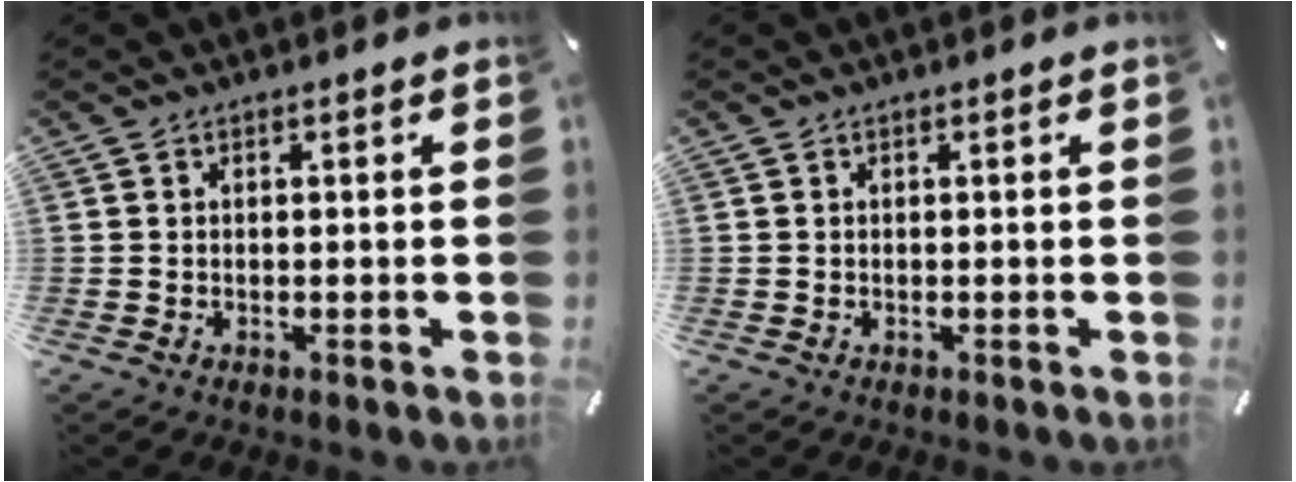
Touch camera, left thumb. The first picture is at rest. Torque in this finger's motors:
{"motor_torque": [0.00, 0.00, 0.00, 0.00, 0.00]}